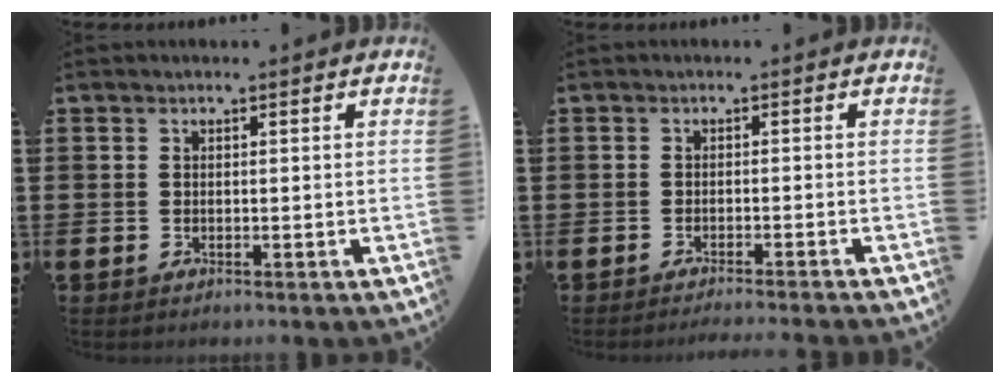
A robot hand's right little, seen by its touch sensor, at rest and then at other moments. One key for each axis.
{"total": 1.1, "fx": -1.1, "fy": -0.3, "fz": 0.1, "tx": 0.000, "ty": 0.001, "tz": -0.022}